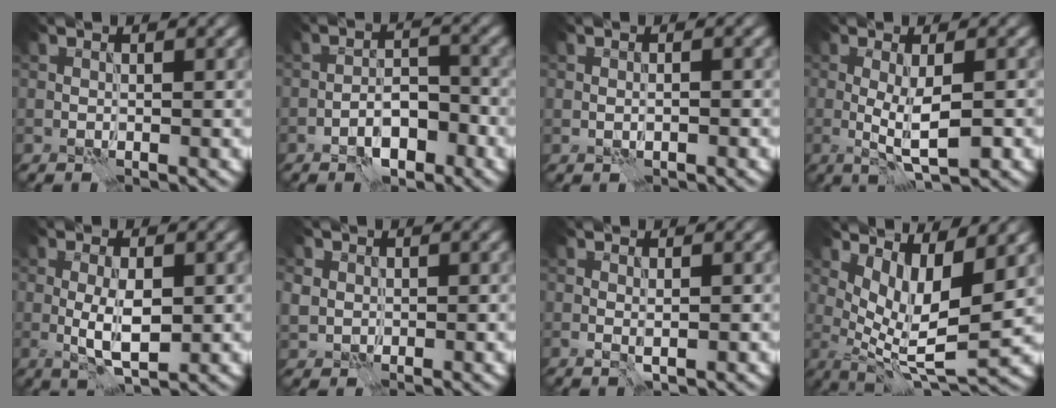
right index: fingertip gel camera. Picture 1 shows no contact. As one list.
[{"total": 3.8, "force": [-2.5, 1.4, 2.4], "torque": [-0.028, 0.008, -0.044]}, {"total": 0.9, "force": [-0.4, 0.4, 0.7], "torque": [-0.013, -0.004, -0.004]}, {"total": 4.0, "force": [-0.6, 0.6, 4.0], "torque": [-0.072, -0.005, -0.009]}, {"total": 3.8, "force": [-0.4, 1.3, 3.6], "torque": [-0.068, -0.003, -0.006]}, {"total": 2.2, "force": [0.7, 2.0, 0.5], "torque": [-0.022, -0.001, 0.021]}, {"total": 0.8, "force": [-0.1, 0.1, 0.8], "torque": [-0.015, -0.002, 0.001]}, {"total": 6.7, "force": [2.3, 2.0, 6.0], "torque": [-0.113, -0.014, 0.050]}]